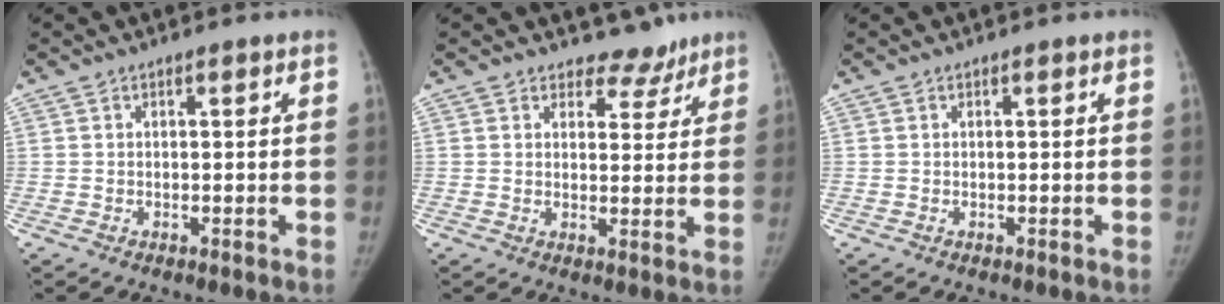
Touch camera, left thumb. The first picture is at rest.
{"total": 5.0, "force": [4.1, 2.8, 0.3], "torque": [0.024, -0.030, 0.053]}
{"total": 0.0}